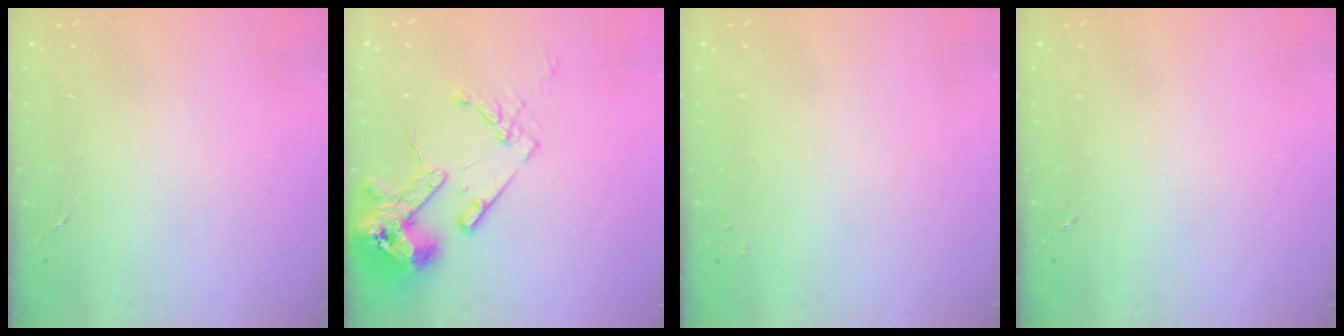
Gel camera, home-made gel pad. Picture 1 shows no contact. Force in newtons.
{"total": 16.3, "press": 16.1, "slide": 2.5}
{"total": 2.0, "press": 2.0, "slide": 0.3}
{"total": 0.0}